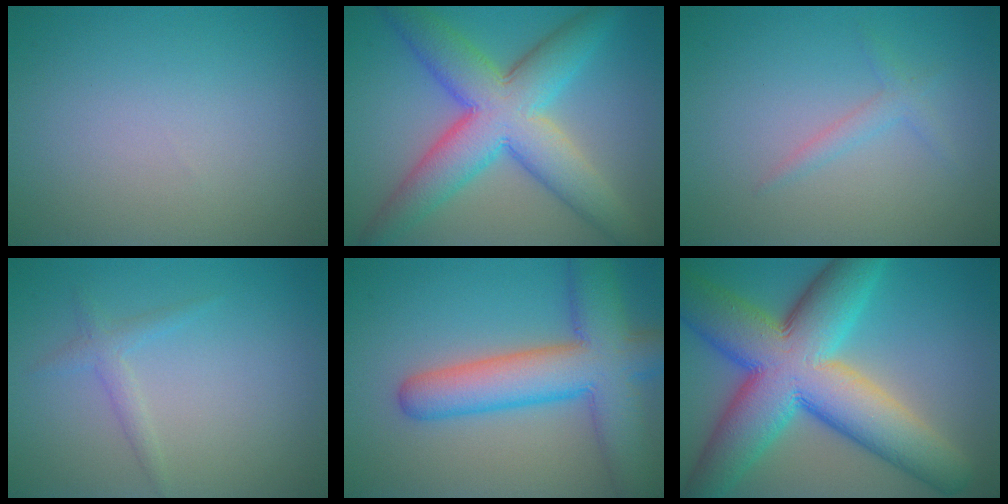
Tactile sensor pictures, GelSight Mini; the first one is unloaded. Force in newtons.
{"total": 9.7, "press": 9.7, "slide": 0.2}
{"total": 1.3, "press": 1.3, "slide": 0.1}
{"total": 1.4, "press": 1.4, "slide": 0.0}
{"total": 9.0, "press": 9.0, "slide": 0.3}
{"total": 14.6, "press": 14.6, "slide": 0.2}